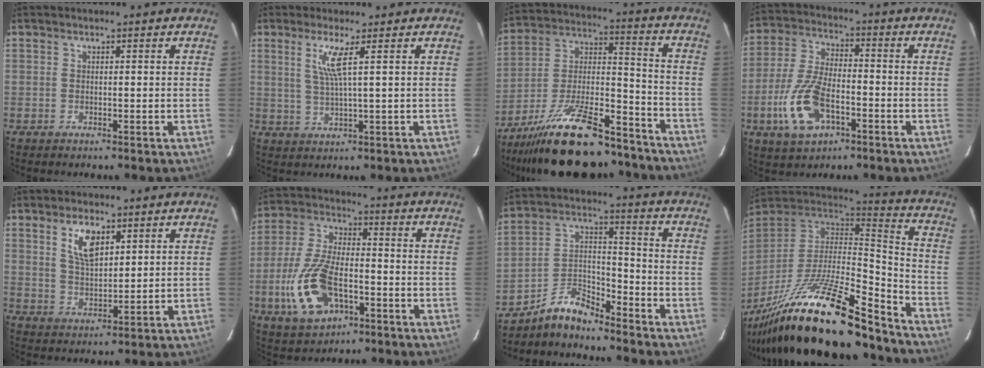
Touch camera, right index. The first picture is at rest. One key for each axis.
{"total": 4.4, "fx": 1.8, "fy": -0.7, "fz": 4.0, "tx": -0.076, "ty": -0.006, "tz": 0.038}
{"total": 25.4, "fx": -19.7, "fy": 7.9, "fz": 13.9, "tx": -0.253, "ty": -0.002, "tz": -0.301}
{"total": 13.1, "fx": -5.2, "fy": 6.4, "fz": 10.1, "tx": -0.226, "ty": -0.003, "tz": -0.093}
{"total": 7.1, "fx": 3.4, "fy": 3.3, "fz": 5.2, "tx": -0.093, "ty": 0.004, "tz": 0.070}
{"total": 15.3, "fx": -5.6, "fy": 7.8, "fz": 11.9, "tx": -0.265, "ty": -0.005, "tz": -0.098}
{"total": 7.9, "fx": -7.0, "fy": 2.5, "fz": 2.8, "tx": -0.067, "ty": 0.038, "tz": -0.142}
{"total": 29.3, "fx": -21.5, "fy": 6.5, "fz": 18.9, "tx": -0.333, "ty": -0.047, "tz": -0.350}